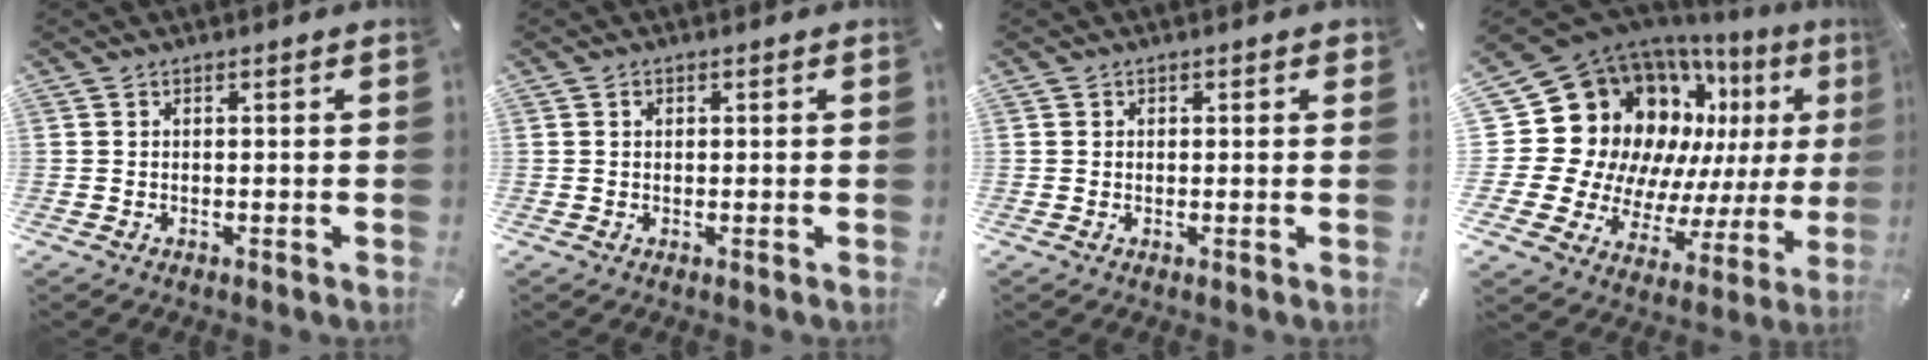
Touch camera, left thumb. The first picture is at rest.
{"total": 1.1, "force": [0.2, 0.9, 0.5], "torque": [-0.010, 0.006, 0.003]}
{"total": 0.9, "force": [0.3, 0.8, 0.2], "torque": [0.005, 0.003, 0.002]}
{"total": 20.9, "force": [9.0, 16.2, 9.8], "torque": [-0.173, -0.118, 0.208]}